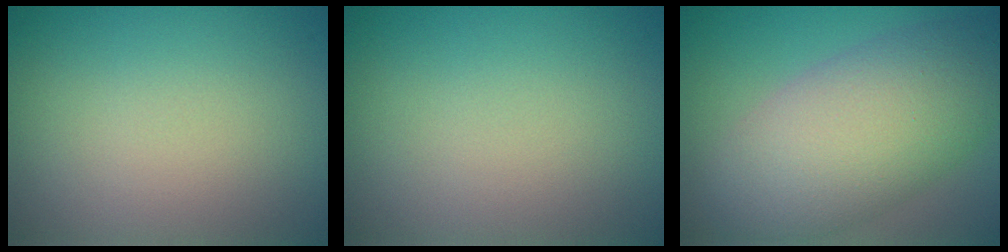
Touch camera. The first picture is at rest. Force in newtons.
{"total": 0.0}
{"total": 8.5, "press": 8.5, "slide": 0.4}